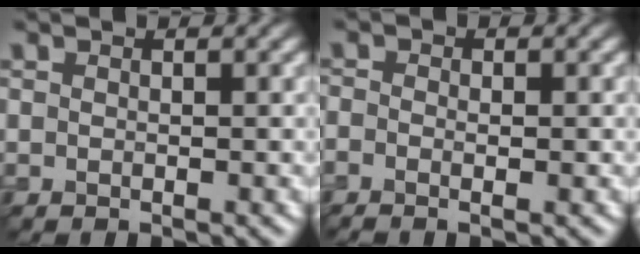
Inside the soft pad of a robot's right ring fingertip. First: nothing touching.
{"total": 2.1, "force": [-0.6, 1.1, 1.7], "torque": [-0.018, 0.001, -0.015]}